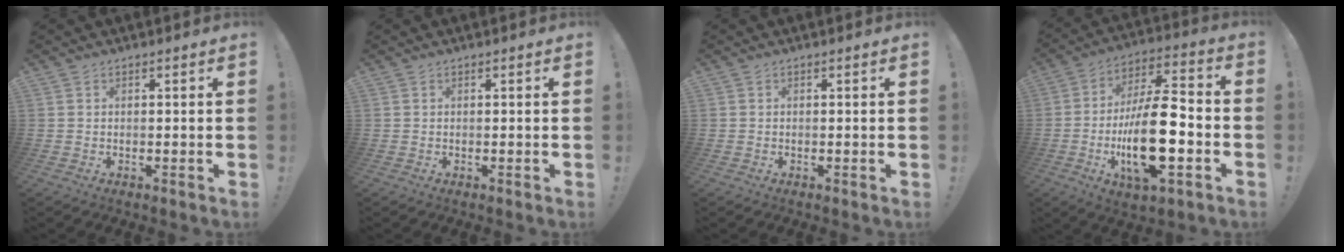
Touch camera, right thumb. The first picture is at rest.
{"total": 0.0}
{"total": 0.0}
{"total": 20.6, "force": [-4.8, 7.7, 18.5], "torque": [-0.346, 0.019, -0.076]}